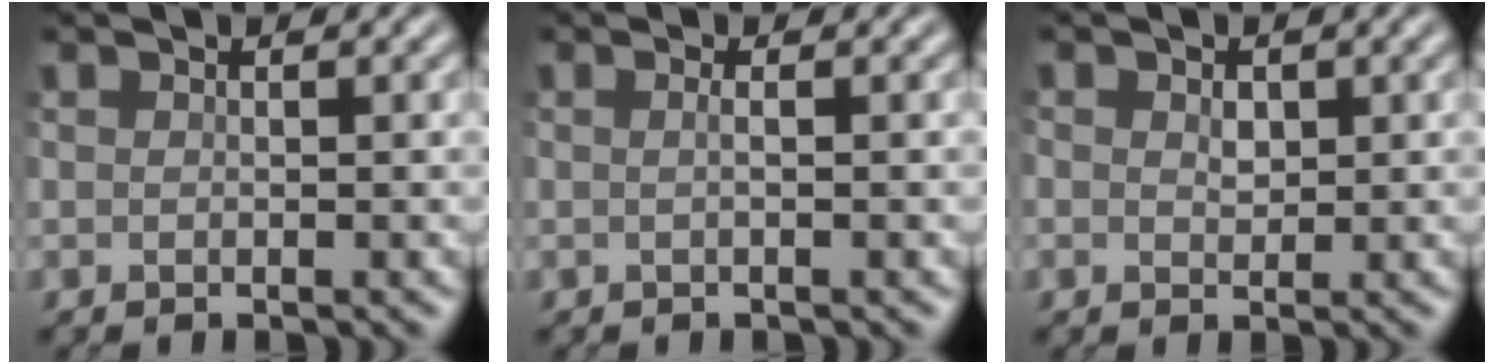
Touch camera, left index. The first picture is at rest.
{"total": 0.9, "force": [-0.3, 0.3, 0.8], "torque": [-0.011, 0.002, -0.010]}
{"total": 0.9, "force": [-0.1, 0.8, 0.5], "torque": [-0.011, -0.004, 0.002]}